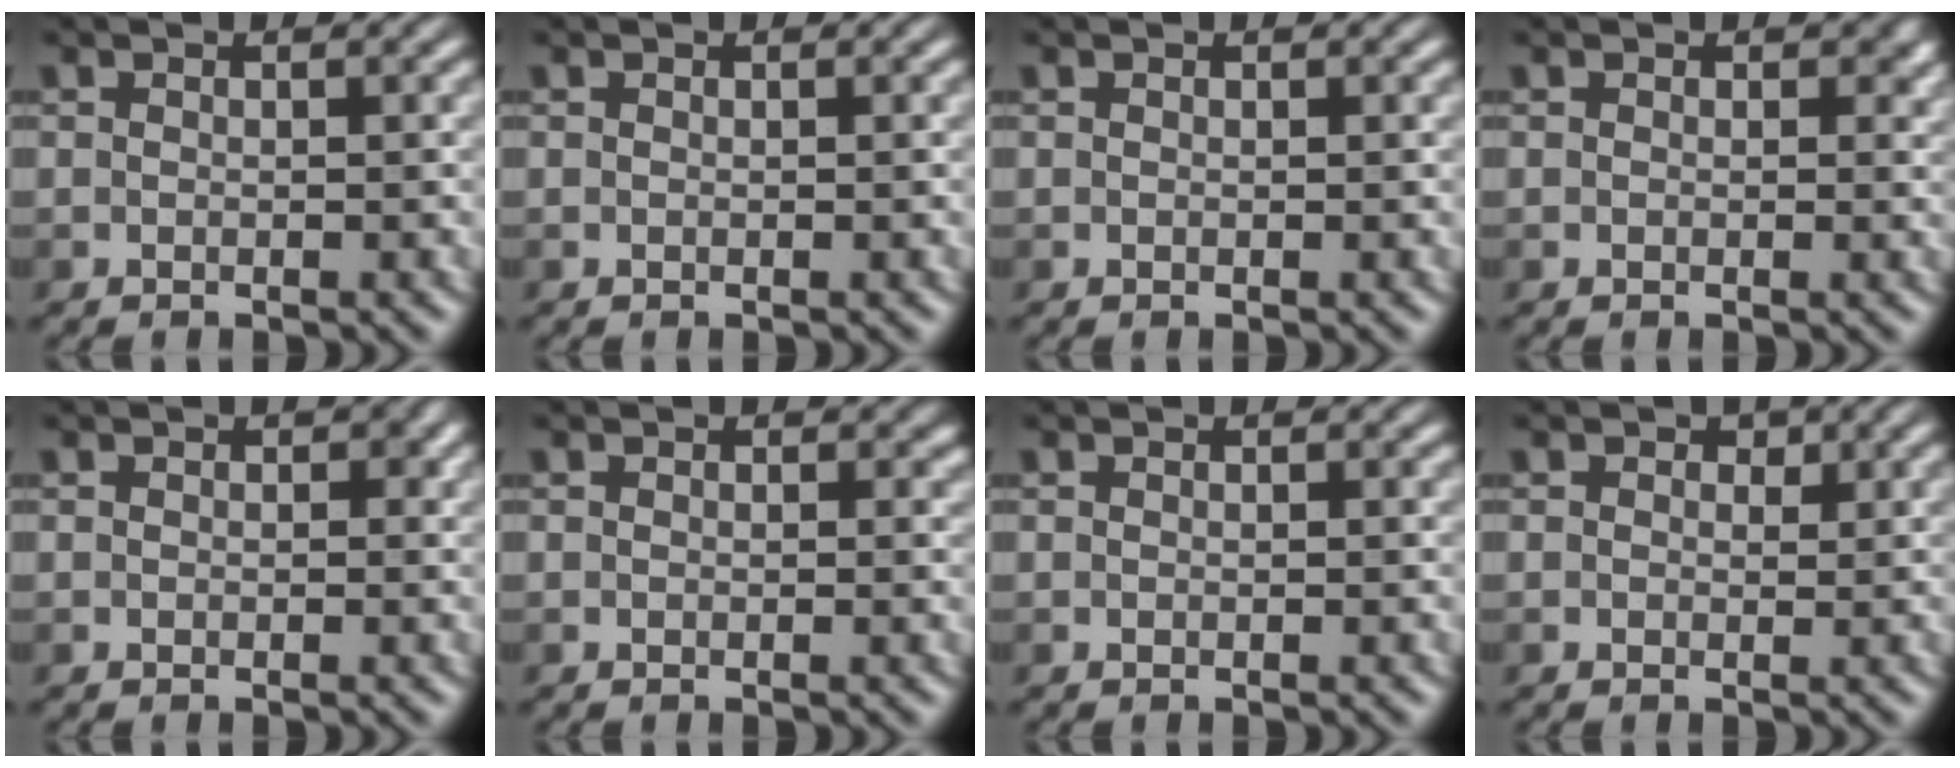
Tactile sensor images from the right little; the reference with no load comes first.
{"total": 0.0}
{"total": 0.0}
{"total": 2.0, "force": [0.8, 1.4, 1.1], "torque": [-0.014, -0.008, 0.002]}
{"total": 0.9, "force": [0.2, 0.7, 0.5], "torque": [-0.004, -0.003, -0.002]}
{"total": 1.3, "force": [0.6, 0.9, 0.6], "torque": [-0.010, -0.005, 0.002]}
{"total": 0.0}
{"total": 1.1, "force": [0.5, 0.8, 0.5], "torque": [-0.009, -0.001, -0.001]}